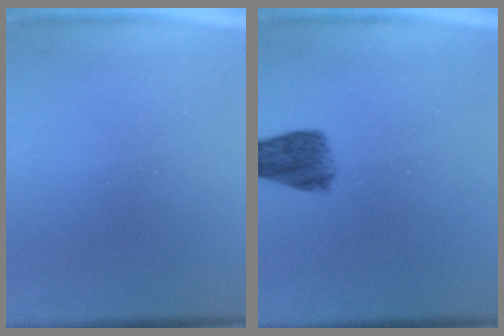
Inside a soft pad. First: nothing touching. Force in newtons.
{"total": 5.6}